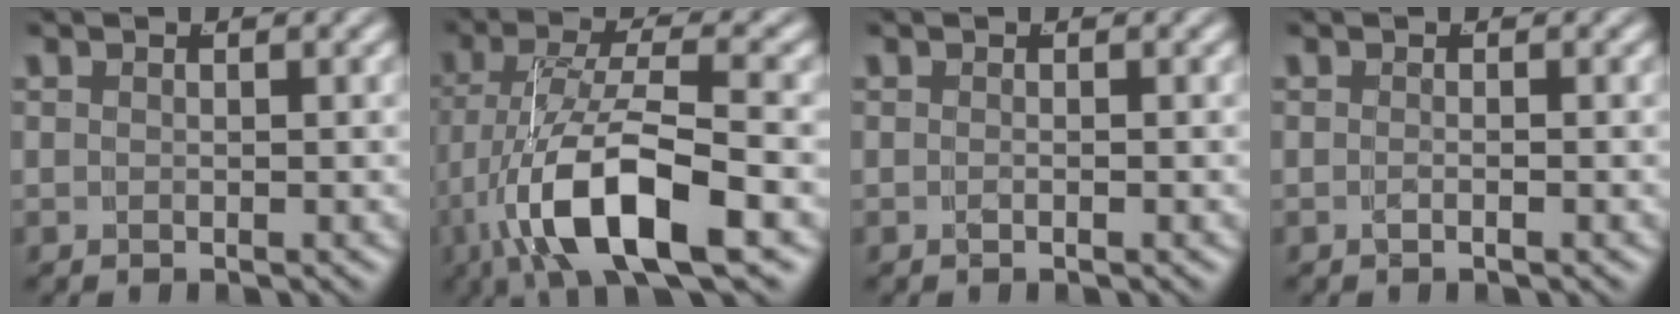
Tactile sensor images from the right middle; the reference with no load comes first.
{"total": 8.4, "force": [-2.4, 3.0, 7.4], "torque": [-0.148, -0.023, -0.023]}
{"total": 0.6, "force": [-0.4, -0.4, 0.2], "torque": [-0.005, -0.003, -0.004]}
{"total": 0.9, "force": [-0.6, -0.6, 0.3], "torque": [-0.009, -0.005, -0.007]}